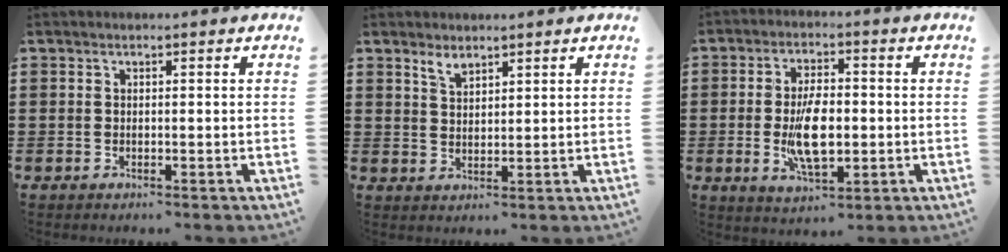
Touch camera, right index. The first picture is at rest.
{"total": 2.3, "force": [2.1, 0.5, 0.9], "torque": [-0.020, 0.002, 0.040]}
{"total": 8.5, "force": [-0.9, 3.8, 7.6], "torque": [-0.151, -0.005, -0.020]}